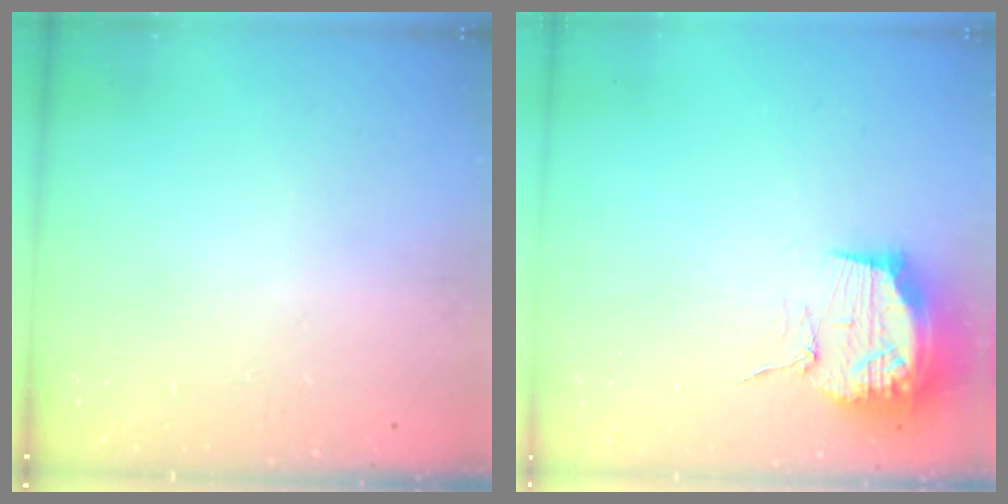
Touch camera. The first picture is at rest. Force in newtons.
{"total": 16.1, "press": 16.1, "slide": 0.2}